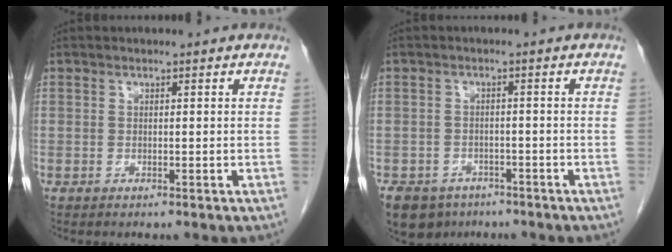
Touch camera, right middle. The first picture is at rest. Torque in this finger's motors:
{"motor_torque": [0.32, -0.18, 0.02, 0.01]}